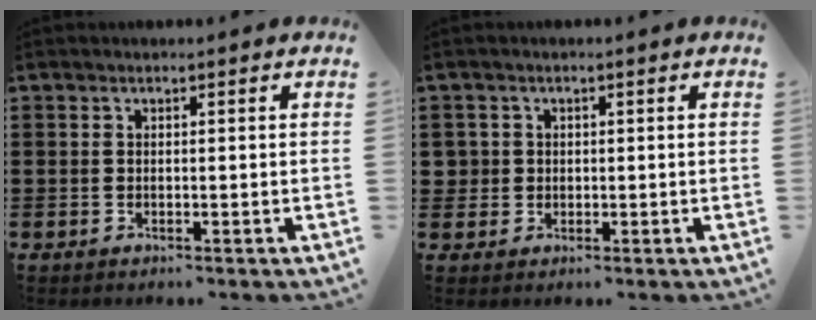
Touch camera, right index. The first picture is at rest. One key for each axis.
{"total": 2.1, "fx": 0.1, "fy": 2.1, "fz": 0.2, "tx": -0.015, "ty": 0.010, "tz": -0.001}